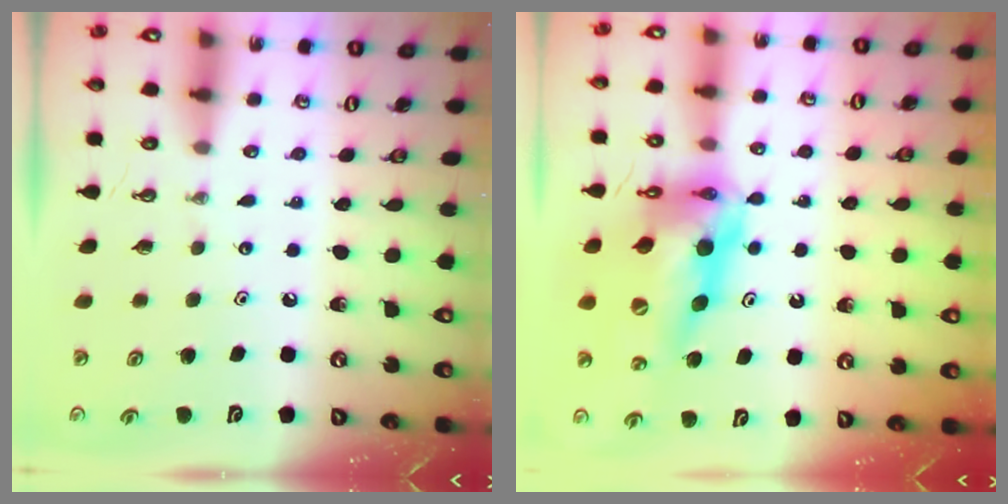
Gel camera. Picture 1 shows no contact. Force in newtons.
{"total": 18.9, "press": 18.8, "slide": 2.0}